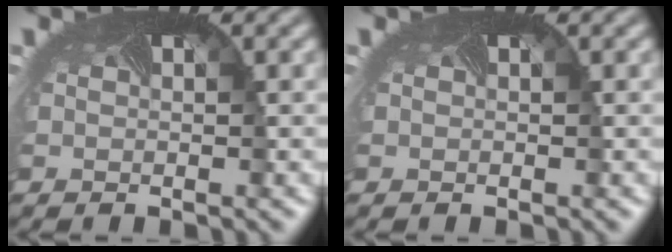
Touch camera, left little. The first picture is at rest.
{"total": 0.0}